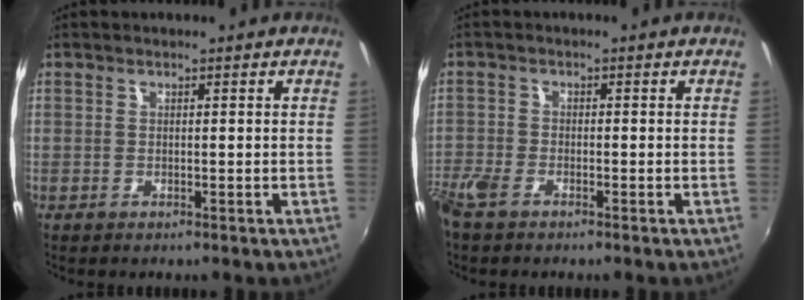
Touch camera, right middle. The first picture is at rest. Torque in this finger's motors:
{"motor_torque": [0.95, -0.98, 0.30, 0.11]}